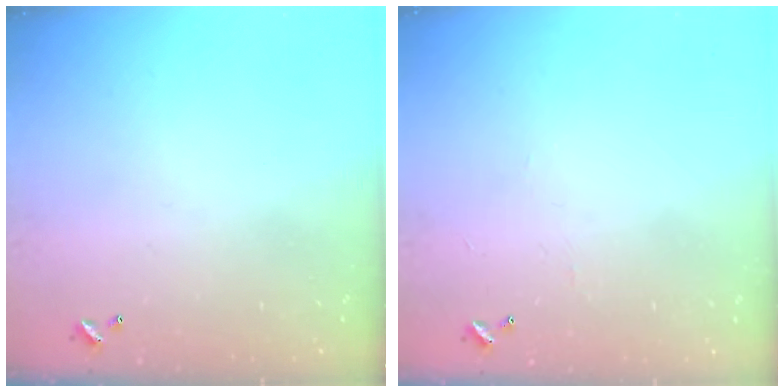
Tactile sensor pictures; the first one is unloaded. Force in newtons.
{"total": 2.2, "press": 2.2, "slide": 0.4}